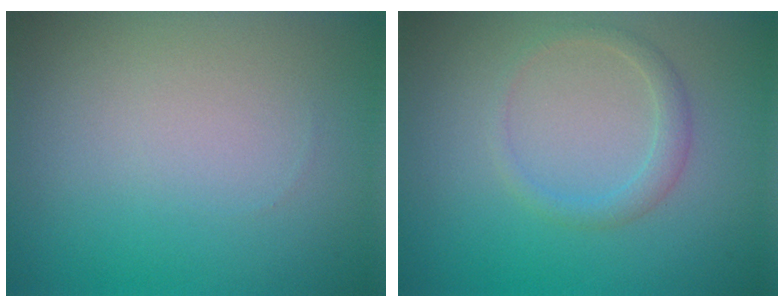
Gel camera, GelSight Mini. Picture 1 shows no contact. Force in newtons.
{"total": 1.6, "press": 1.6, "slide": 0.0}